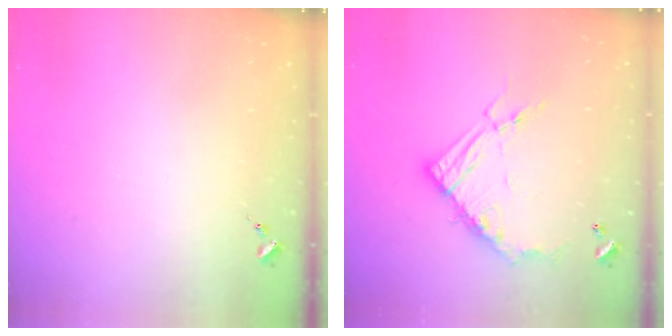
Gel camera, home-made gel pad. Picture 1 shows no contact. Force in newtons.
{"total": 16.0, "press": 15.9, "slide": 1.5}